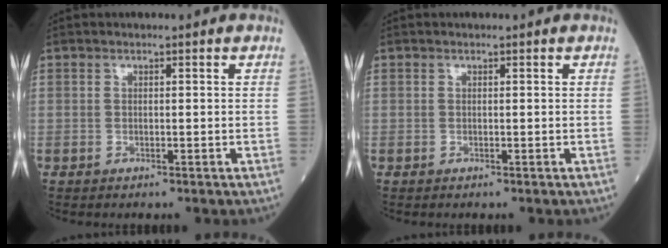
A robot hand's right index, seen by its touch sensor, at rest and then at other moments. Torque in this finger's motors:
{"motor_torque": [0.00, 0.00, 0.00, 0.00]}